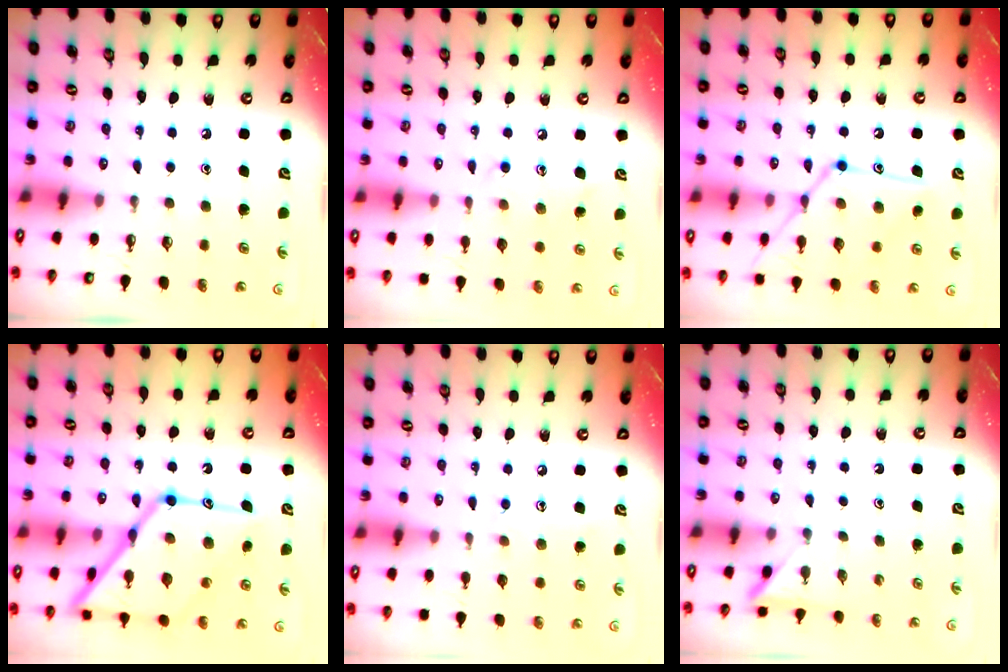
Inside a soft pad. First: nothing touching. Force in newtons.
{"total": 8.6, "press": 8.5, "slide": 0.6}
{"total": 14.2, "press": 14.2, "slide": 0.9}
{"total": 22.1, "press": 22.0, "slide": 1.8}
{"total": 7.8, "press": 7.8, "slide": 0.7}
{"total": 2.5, "press": 2.5, "slide": 0.3}